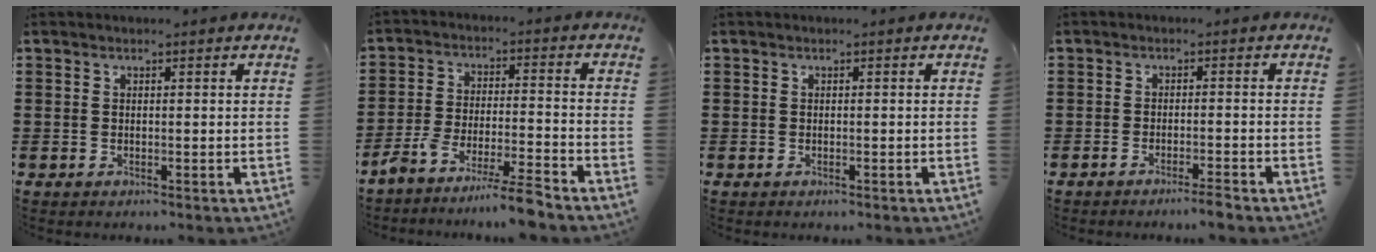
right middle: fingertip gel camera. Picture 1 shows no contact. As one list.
[{"total": 7.0, "force": [-6.5, -0.6, 2.5], "torque": [-0.048, -0.010, -0.127]}, {"total": 0.0}, {"total": 2.2, "force": [-1.9, -0.2, 1.1], "torque": [-0.018, 0.002, -0.036]}]